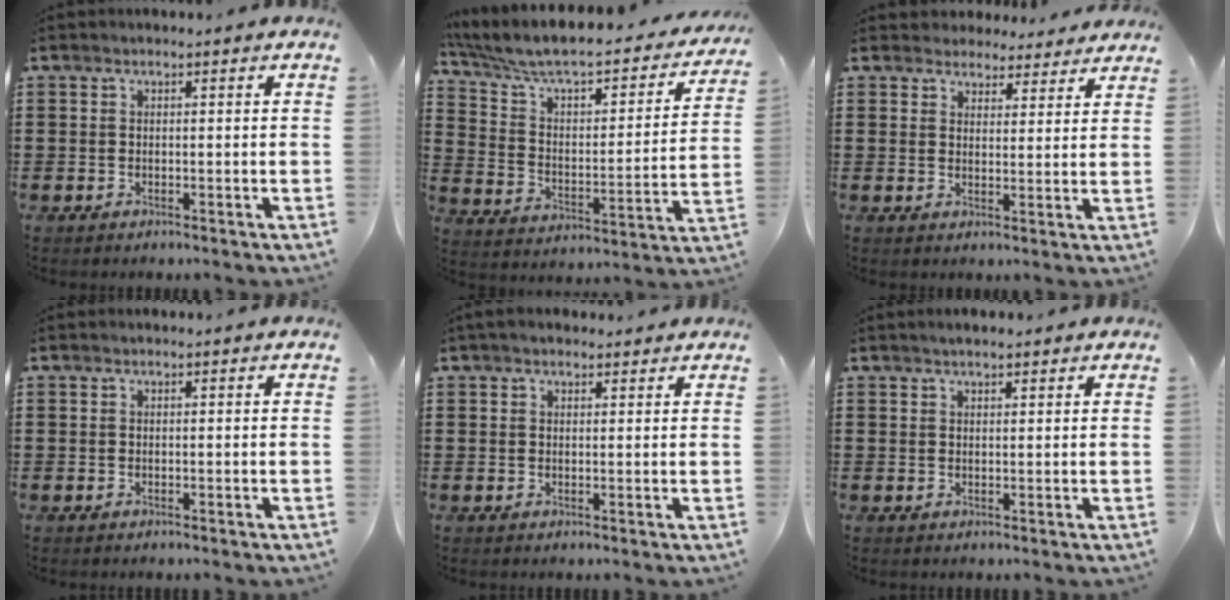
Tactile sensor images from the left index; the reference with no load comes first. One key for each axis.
{"total": 6.1, "fx": 5.0, "fy": 1.4, "fz": 3.2, "tx": -0.087, "ty": -0.046, "tz": 0.079}
{"total": 3.8, "fx": 3.6, "fy": 1.2, "fz": 0.2, "tx": -0.019, "ty": -0.006, "tz": 0.068}
{"total": 0.0}
{"total": 1.7, "fx": 1.4, "fy": 0.7, "fz": 0.6, "tx": -0.015, "ty": 0.007, "tz": 0.027}
{"total": 1.5, "fx": 1.3, "fy": 0.4, "fz": 0.5, "tx": -0.011, "ty": 0.005, "tz": 0.024}